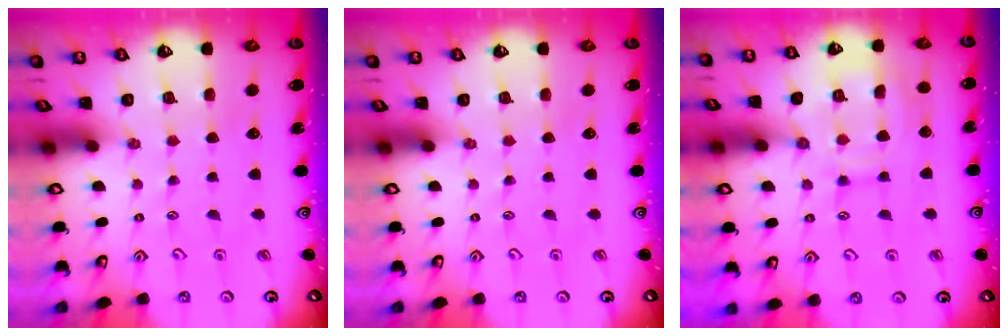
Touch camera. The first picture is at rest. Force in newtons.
{"total": 0.0}
{"total": 11.5, "press": 11.4, "slide": 1.0}